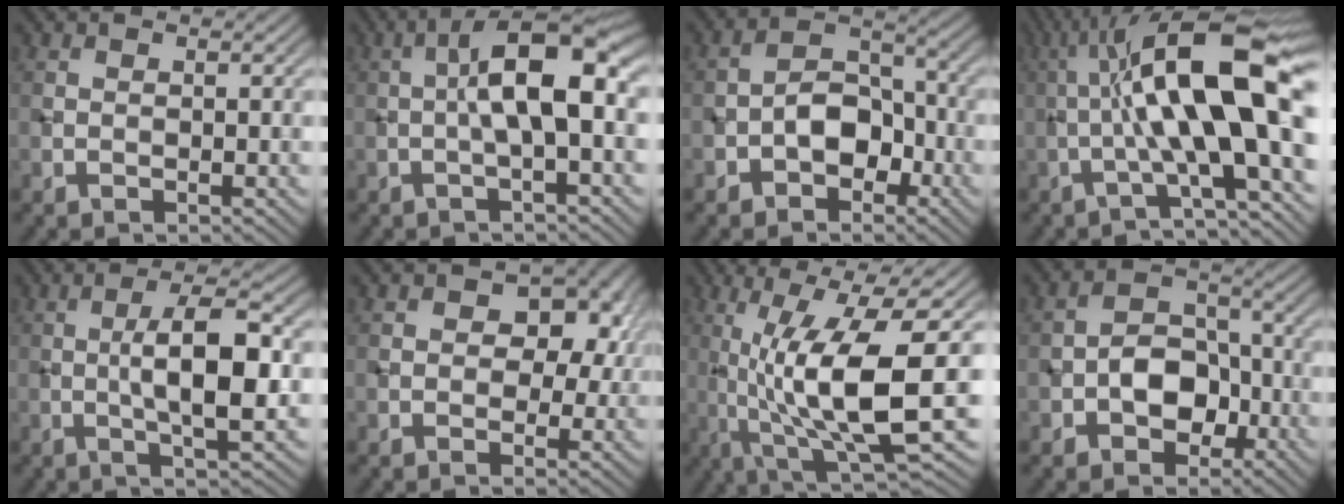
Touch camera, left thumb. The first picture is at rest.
{"total": 8.2, "force": [-0.1, 2.3, 7.9], "torque": [-0.133, 0.025, -0.010]}
{"total": 6.1, "force": [-2.5, 4.0, 3.8], "torque": [-0.056, 0.012, -0.054]}
{"total": 15.0, "force": [-0.1, 3.1, 14.7], "torque": [-0.225, 0.032, -0.010]}
{"total": 7.6, "force": [-0.3, 1.9, 7.3], "torque": [-0.122, 0.010, -0.008]}
{"total": 7.4, "force": [1.5, 5.2, 5.1], "torque": [-0.048, 0.015, 0.008]}
{"total": 12.6, "force": [-0.7, 2.7, 12.3], "torque": [-0.222, 0.007, -0.007]}
{"total": 6.7, "force": [-2.3, 4.8, 4.2], "torque": [-0.063, 0.007, -0.048]}